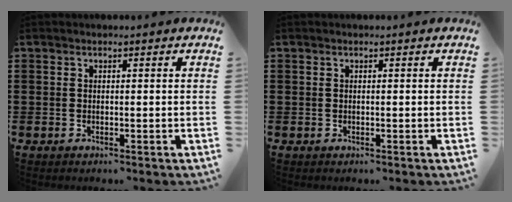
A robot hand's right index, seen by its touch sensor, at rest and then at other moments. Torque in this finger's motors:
{"motor_torque": [0.25, 0.26, 0.00, -0.01]}